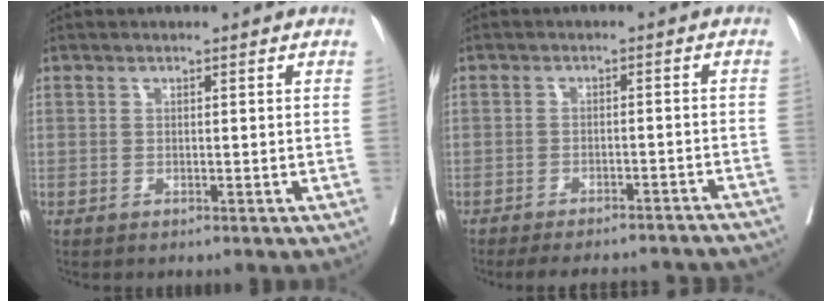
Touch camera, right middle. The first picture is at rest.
{"total": 16.6, "force": [-15.2, 3.9, 5.4], "torque": [-0.087, 0.001, -0.179]}